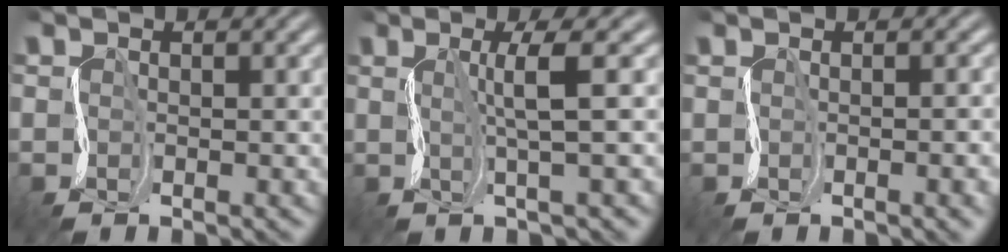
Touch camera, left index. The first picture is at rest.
{"total": 2.7, "force": [0.8, 0.1, 2.6], "torque": [-0.047, 0.010, 0.015]}
{"total": 5.5, "force": [-0.3, 2.6, 4.8], "torque": [-0.021, 0.015, -0.001]}